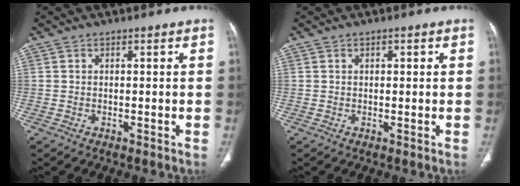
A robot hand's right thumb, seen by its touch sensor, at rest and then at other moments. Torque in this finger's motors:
{"motor_torque": [-0.14, -0.26, -0.19, -0.07, 0.07]}